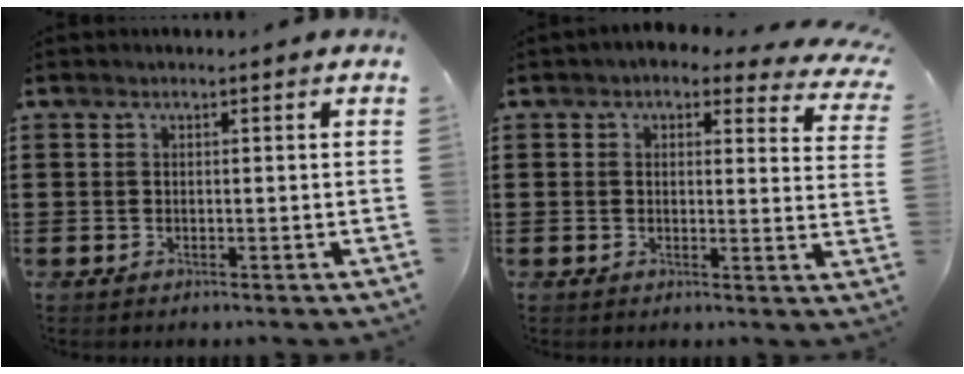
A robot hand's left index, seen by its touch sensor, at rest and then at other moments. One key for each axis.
{"total": 3.1, "fx": 2.3, "fy": 1.5, "fz": 1.4, "tx": -0.031, "ty": -0.007, "tz": 0.038}